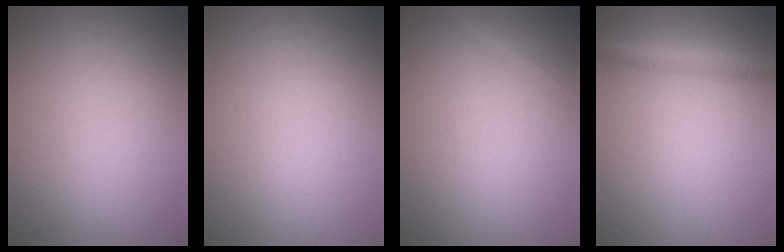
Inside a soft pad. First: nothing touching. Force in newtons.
{"total": 0.0}
{"total": 1.2, "press": 1.2, "slide": 0.1}
{"total": 2.4, "press": 2.4, "slide": 0.2}